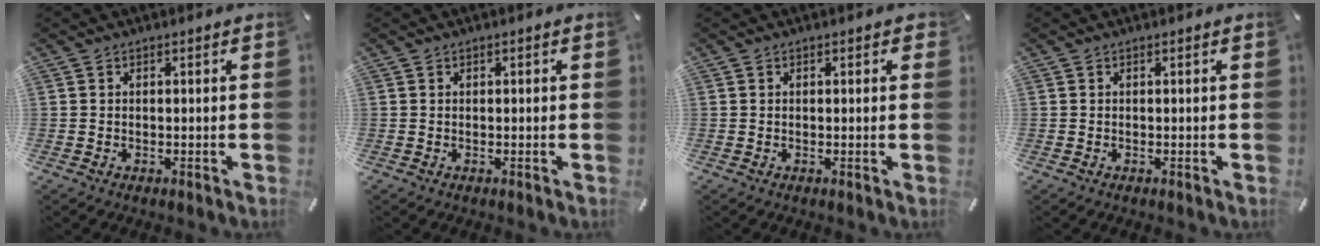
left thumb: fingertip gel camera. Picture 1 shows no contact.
{"total": 0.0}
{"total": 0.7, "force": [0.2, 0.5, 0.4], "torque": [0.001, 0.001, 0.001]}
{"total": 0.0}